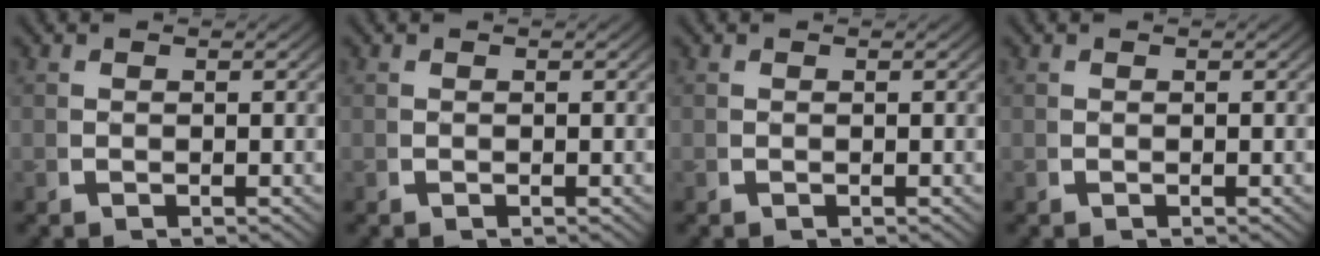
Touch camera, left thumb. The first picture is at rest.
{"total": 0.0}
{"total": 0.0}
{"total": 0.0}